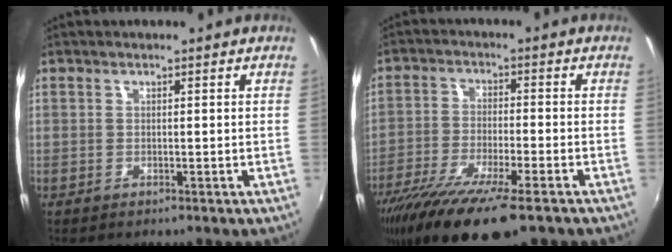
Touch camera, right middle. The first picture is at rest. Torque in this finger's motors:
{"motor_torque": [1.30, -0.84, 0.44, 0.21]}